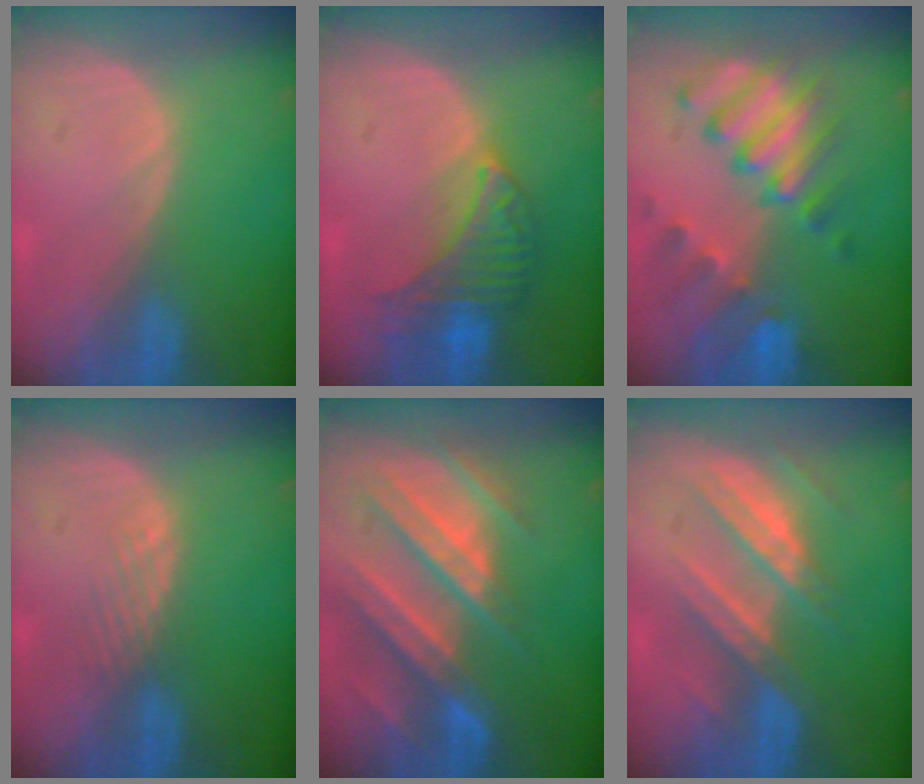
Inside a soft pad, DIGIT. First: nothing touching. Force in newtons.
{"total": 6.8, "press": 6.7, "slide": 0.9}
{"total": 10.1, "press": 8.8, "slide": 4.8}
{"total": 1.8, "press": 1.8, "slide": 0.2}
{"total": 11.3, "press": 9.9, "slide": 5.3}
{"total": 7.3, "press": 7.3, "slide": 0.6}